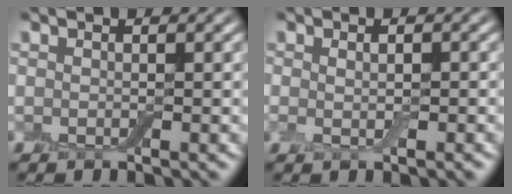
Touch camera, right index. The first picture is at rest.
{"total": 1.6, "force": [-0.1, 0.7, 1.4], "torque": [-0.025, -0.001, 0.000]}